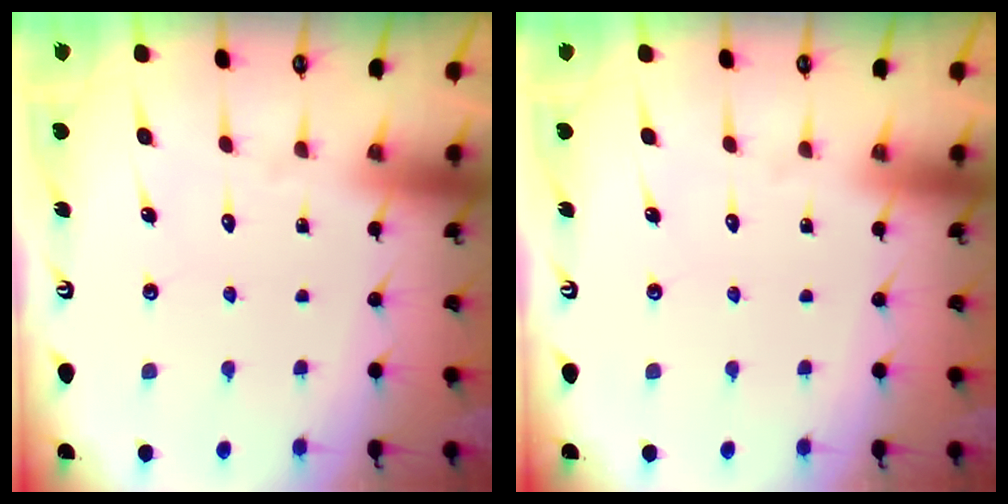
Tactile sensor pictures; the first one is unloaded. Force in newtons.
{"total": 0.0}